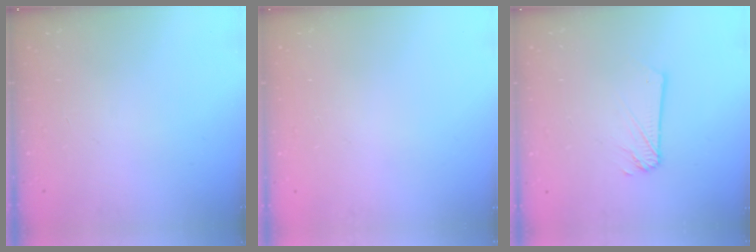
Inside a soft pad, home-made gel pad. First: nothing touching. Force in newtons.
{"total": 0.0}
{"total": 1.9, "press": 1.9, "slide": 0.3}